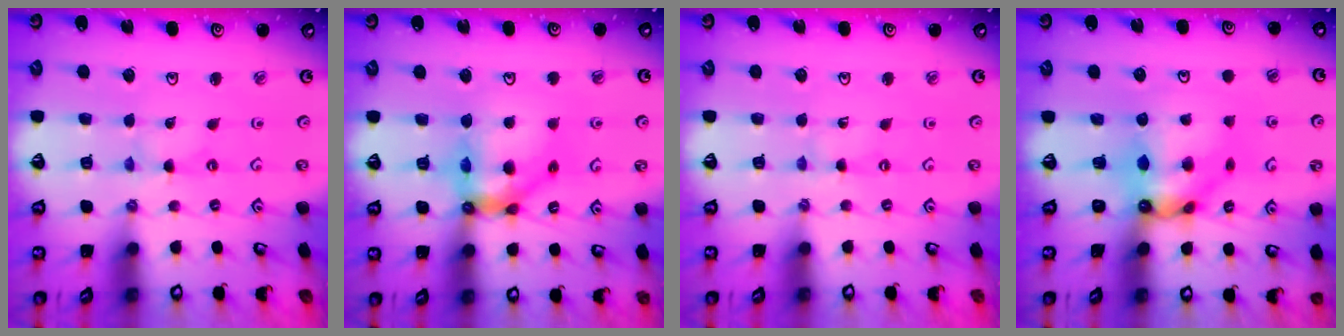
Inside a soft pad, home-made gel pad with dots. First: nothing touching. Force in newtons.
{"total": 12.4, "press": 12.4, "slide": 1.1}
{"total": 0.0}
{"total": 8.5, "press": 8.4, "slide": 0.9}